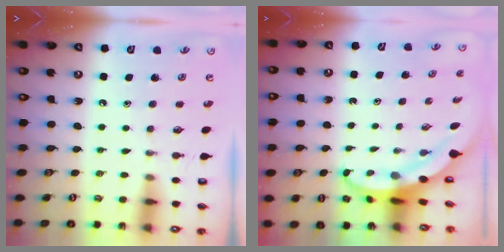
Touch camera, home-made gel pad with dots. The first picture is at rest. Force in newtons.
{"total": 4.1, "press": 4.1, "slide": 0.6}